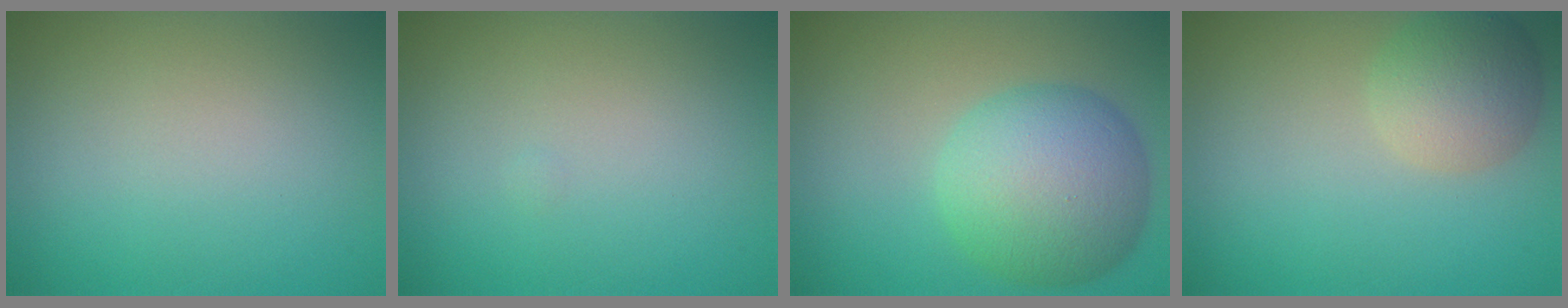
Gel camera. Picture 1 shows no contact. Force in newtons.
{"total": 0.0}
{"total": 8.5, "press": 8.5, "slide": 0.1}
{"total": 4.5, "press": 4.5, "slide": 0.1}